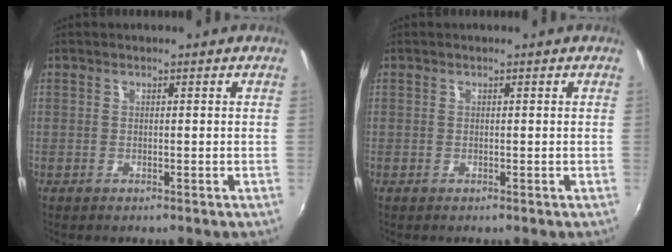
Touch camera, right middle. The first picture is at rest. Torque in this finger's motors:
{"motor_torque": [0.00, 0.00, 0.00, -0.01]}